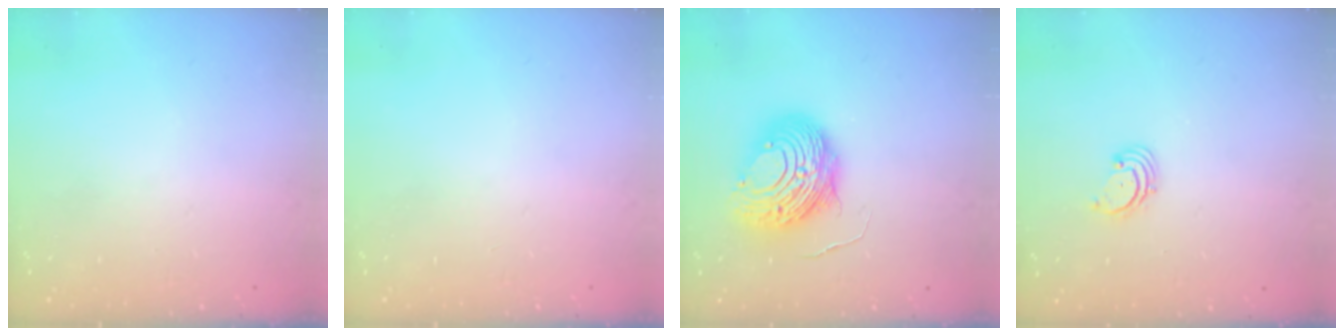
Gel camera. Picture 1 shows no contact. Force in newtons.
{"total": 0.0}
{"total": 12.7, "press": 12.7, "slide": 1.3}
{"total": 1.7, "press": 1.6, "slide": 0.2}